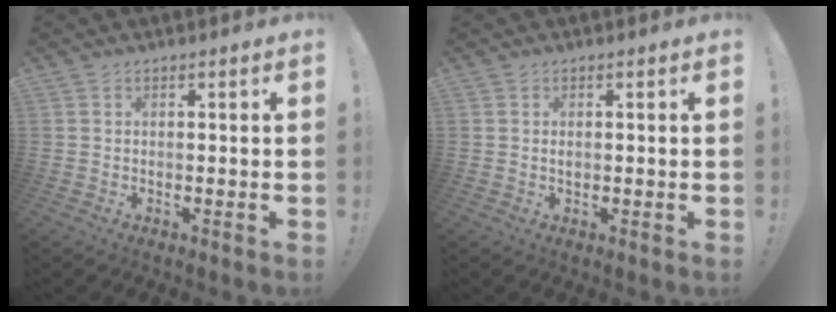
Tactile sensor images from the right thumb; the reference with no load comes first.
{"total": 0.6, "force": [0.1, 0.4, 0.4], "torque": [-0.004, 0.001, 0.000]}